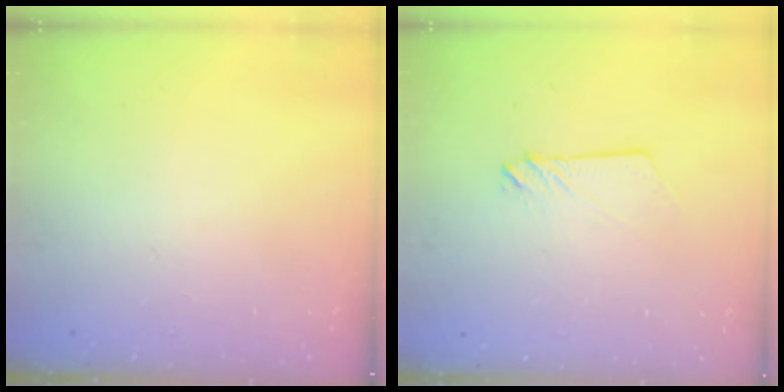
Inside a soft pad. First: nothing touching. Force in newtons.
{"total": 2.4, "press": 2.4, "slide": 0.2}